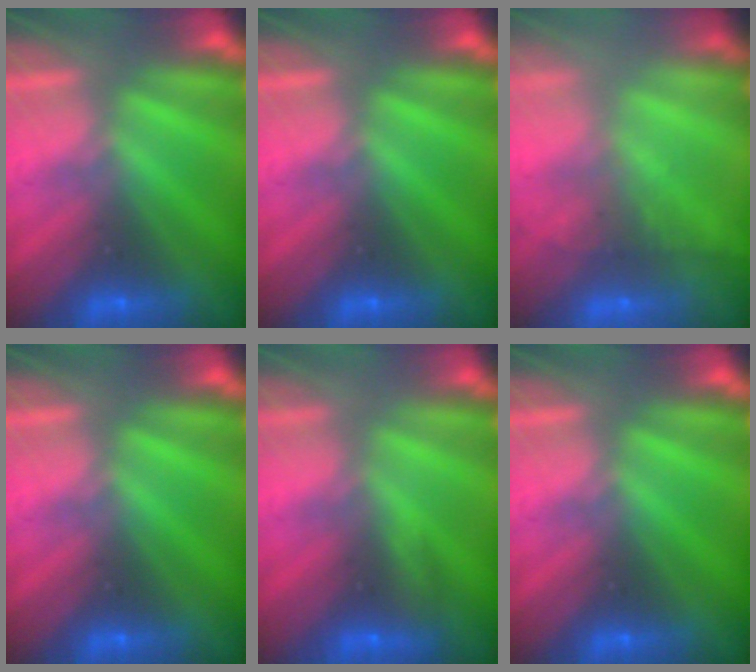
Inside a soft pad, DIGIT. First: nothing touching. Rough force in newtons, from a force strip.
{"total": 0.0}
{"total": 7.9}
{"total": 0.0}
{"total": 3.0}
{"total": 0.0}